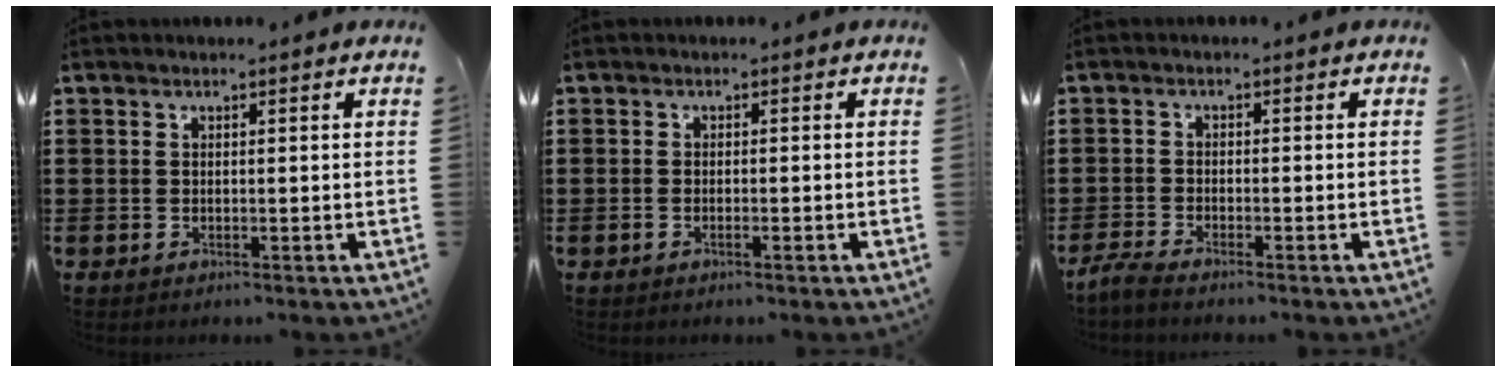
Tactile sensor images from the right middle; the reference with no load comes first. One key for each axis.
{"total": 0.7, "fx": -0.4, "fy": 0.1, "fz": 0.5, "tx": -0.011, "ty": -0.003, "tz": -0.008}
{"total": 2.1, "fx": -1.9, "fy": 0.1, "fz": 1.0, "tx": -0.032, "ty": -0.001, "tz": -0.042}